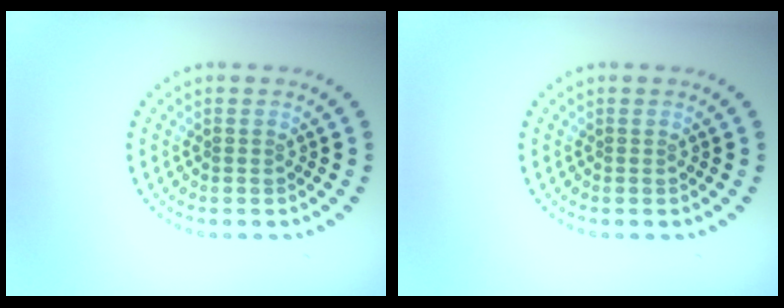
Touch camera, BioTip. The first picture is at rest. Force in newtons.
{"total": 0.0}